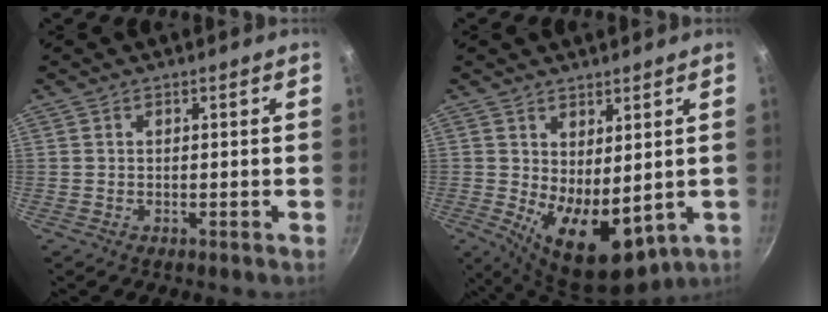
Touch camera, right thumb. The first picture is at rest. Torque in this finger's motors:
{"motor_torque": [-0.10, 1.04, 0.36, -0.34, 0.16]}